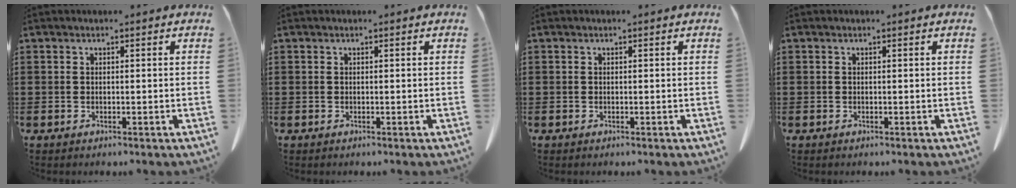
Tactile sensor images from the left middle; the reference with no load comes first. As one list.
[{"total": 0.0}, {"total": 0.0}, {"total": 0.0}]